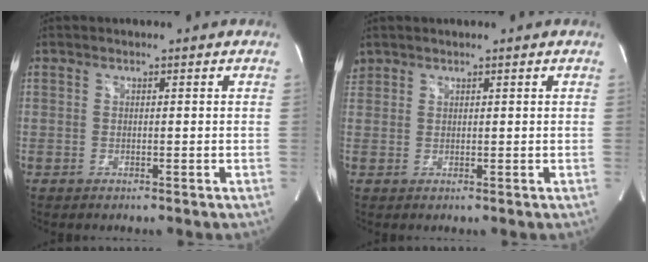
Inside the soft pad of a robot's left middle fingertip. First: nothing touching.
{"total": 1.7, "force": [1.4, 0.9, 0.1], "torque": [-0.004, 0.016, 0.030]}